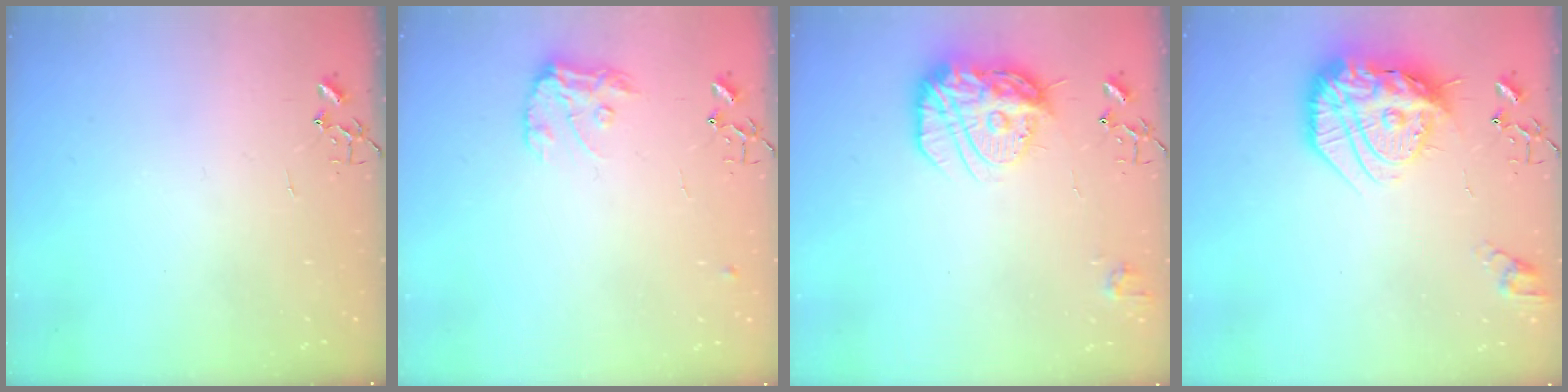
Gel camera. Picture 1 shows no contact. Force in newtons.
{"total": 10.9, "press": 10.9, "slide": 0.6}
{"total": 16.5, "press": 16.4, "slide": 1.4}
{"total": 22.8, "press": 22.7, "slide": 2.0}